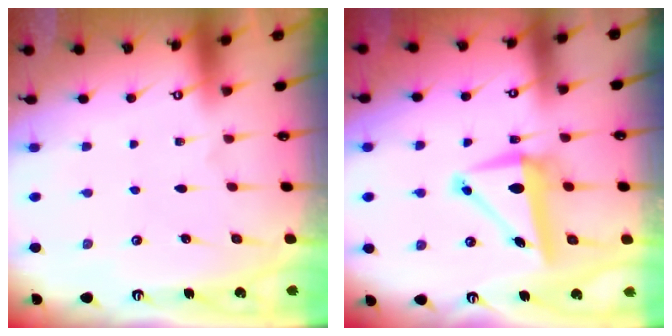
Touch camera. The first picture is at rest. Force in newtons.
{"total": 8.3, "press": 8.2, "slide": 1.3}